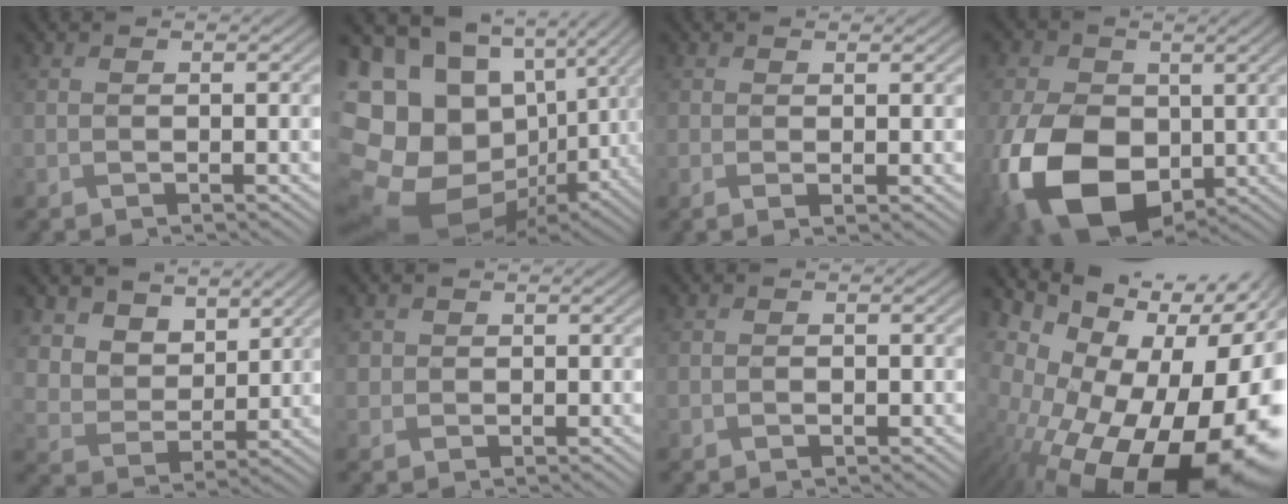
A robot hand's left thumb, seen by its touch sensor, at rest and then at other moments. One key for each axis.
{"total": 20.9, "fx": -1.1, "fy": 15.9, "fz": 13.6, "tx": -0.303, "ty": -0.026, "tz": 0.014}
{"total": 1.1, "fx": 0.5, "fy": 0.0, "fz": 1.0, "tx": -0.019, "ty": -0.002, "tz": 0.008}
{"total": 15.7, "fx": -3.0, "fy": 10.6, "fz": 11.2, "tx": -0.277, "ty": -0.026, "tz": -0.058}
{"total": 7.8, "fx": 5.4, "fy": 4.6, "fz": 3.3, "tx": -0.100, "ty": -0.022, "tz": 0.108}
{"total": 1.3, "fx": 0.3, "fy": 1.2, "fz": 0.1, "tx": -0.002, "ty": -0.004, "tz": 0.005}
{"total": 0.5, "fx": -0.2, "fy": 0.3, "fz": 0.4, "tx": -0.007, "ty": 0.000, "tz": -0.002}
{"total": 23.7, "fx": -8.8, "fy": 15.0, "fz": 16.2, "tx": -0.261, "ty": -0.063, "tz": -0.125}